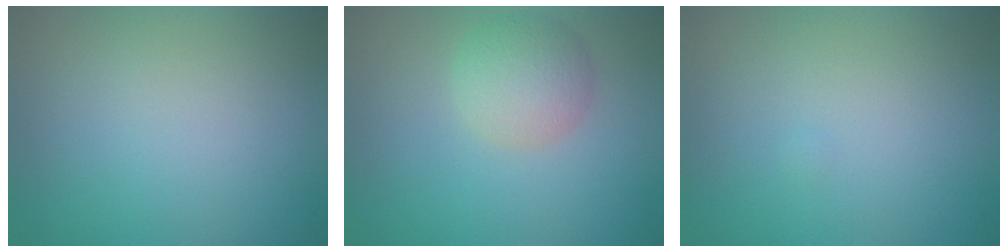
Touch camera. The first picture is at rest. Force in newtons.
{"total": 3.4, "press": 3.4, "slide": 0.3}
{"total": 0.0}